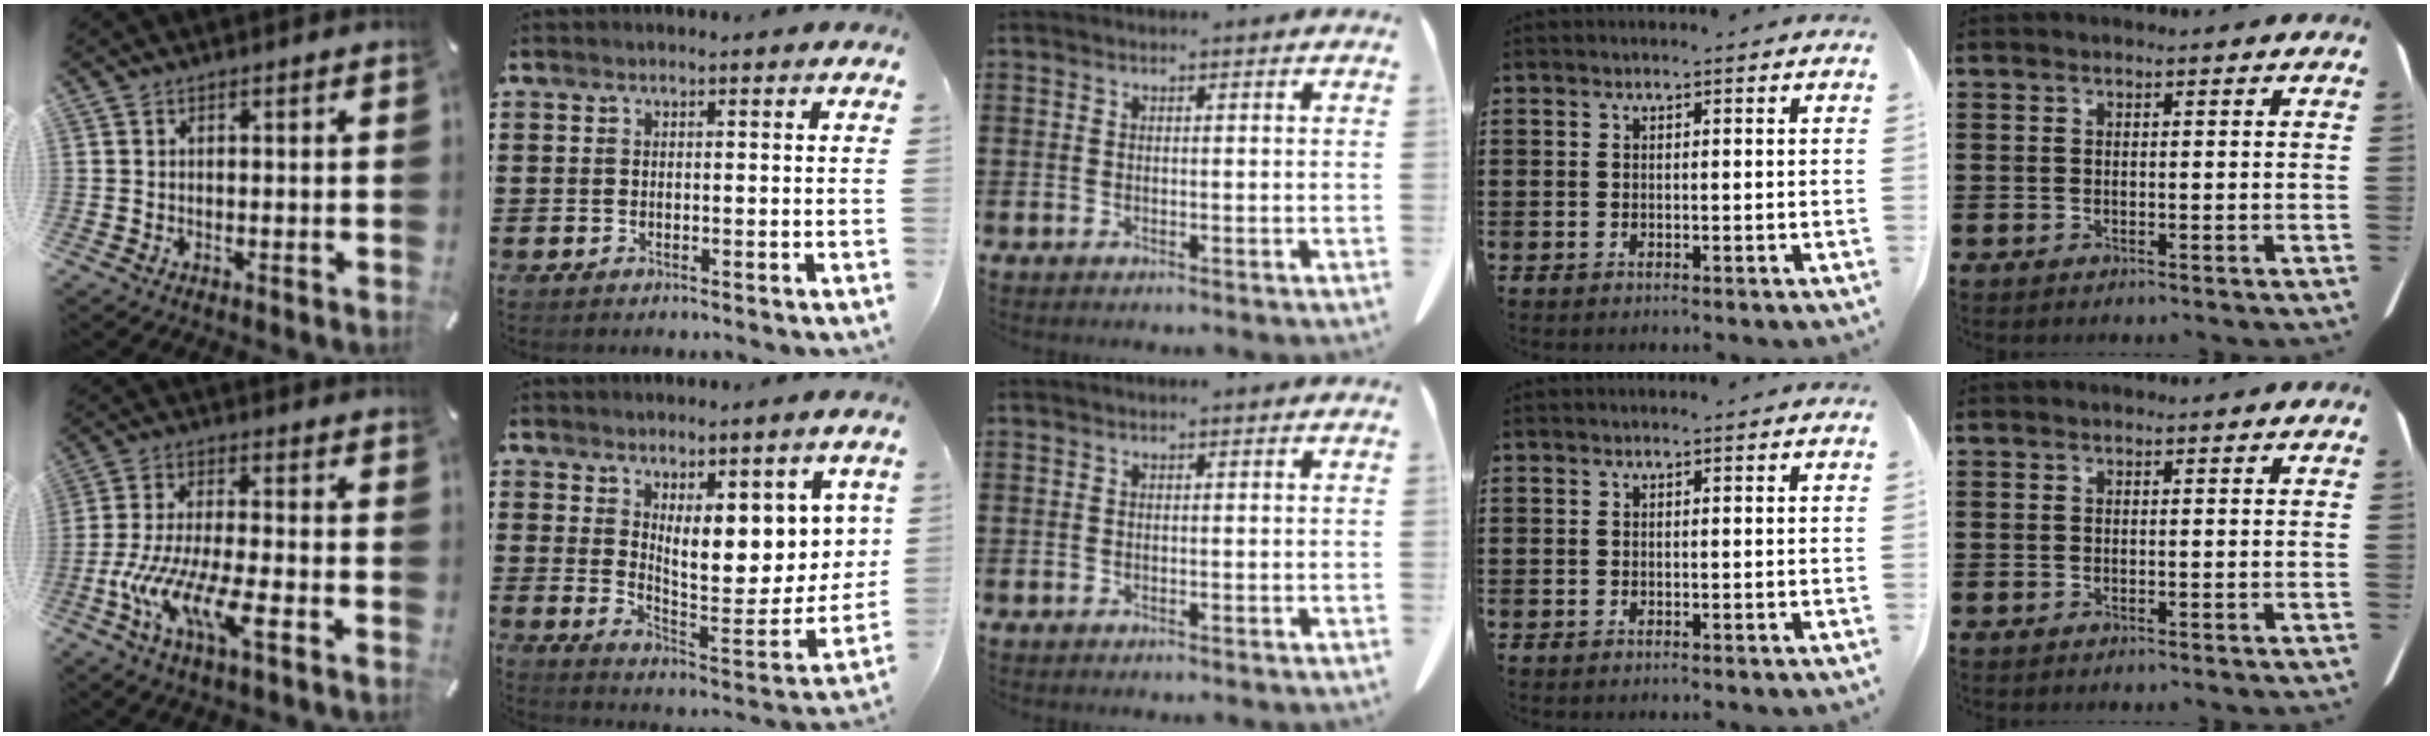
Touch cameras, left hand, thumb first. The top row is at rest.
{"thumb": {"total": 14.4, "force": [-6.6, 4.3, 12.1], "torque": [-0.244, 0.004, -0.113]}, "index": {"total": 7.6, "force": [4.5, 2.6, 5.6], "torque": [-0.095, -0.049, 0.073]}}